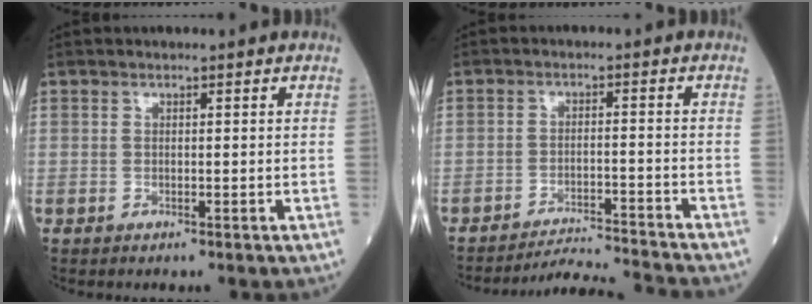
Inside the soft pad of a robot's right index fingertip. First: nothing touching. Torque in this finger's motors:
{"motor_torque": [-0.27, -0.51, 0.02, 0.01]}